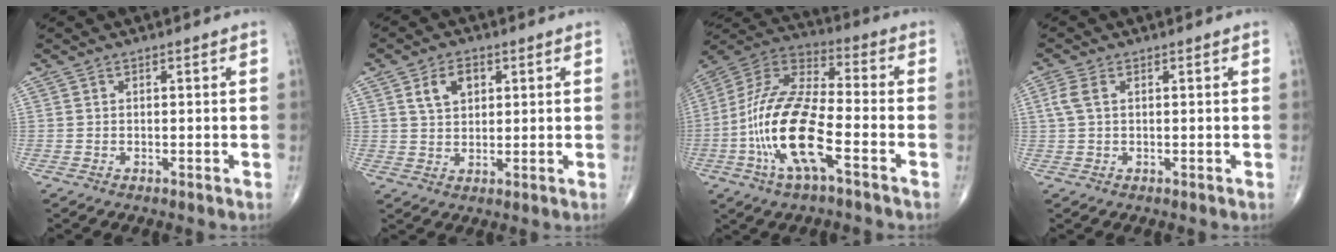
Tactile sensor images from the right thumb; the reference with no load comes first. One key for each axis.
{"total": 5.6, "fx": 2.2, "fy": 3.7, "fz": 3.5, "tx": -0.046, "ty": -0.005, "tz": 0.039}
{"total": 18.4, "fx": -5.9, "fy": 6.2, "fz": 16.2, "tx": -0.338, "ty": 0.032, "tz": -0.114}
{"total": 2.9, "fx": 0.7, "fy": 1.7, "fz": 2.3, "tx": -0.070, "ty": 0.013, "tz": 0.014}